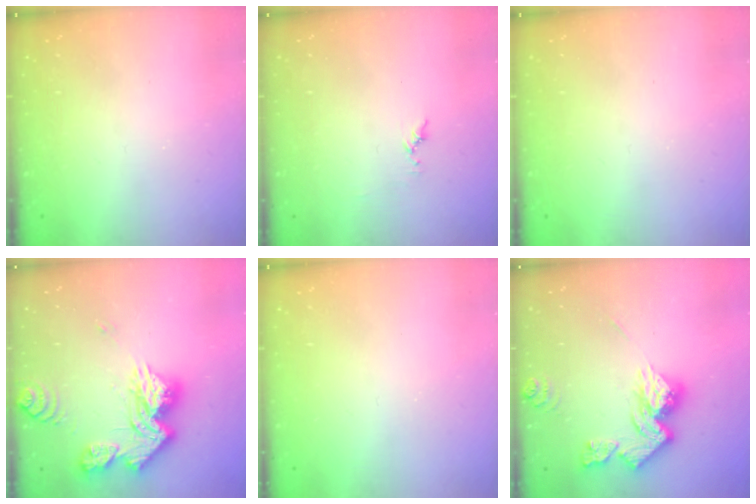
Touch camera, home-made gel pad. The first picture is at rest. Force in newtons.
{"total": 4.4, "press": 4.4, "slide": 0.4}
{"total": 0.0}
{"total": 18.7, "press": 18.6, "slide": 1.9}
{"total": 0.0}
{"total": 13.3, "press": 13.3, "slide": 1.3}